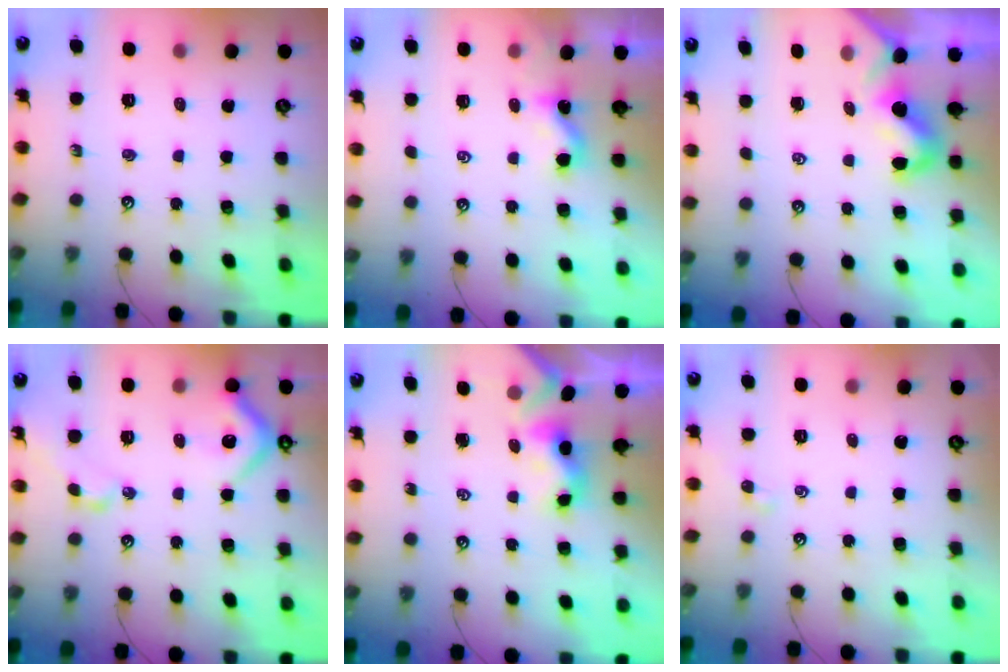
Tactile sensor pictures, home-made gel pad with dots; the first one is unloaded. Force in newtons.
{"total": 1.9, "press": 1.9, "slide": 0.1}
{"total": 2.2, "press": 2.1, "slide": 0.6}
{"total": 9.7, "press": 9.5, "slide": 1.6}
{"total": 3.1, "press": 3.1, "slide": 0.4}
{"total": 0.0}